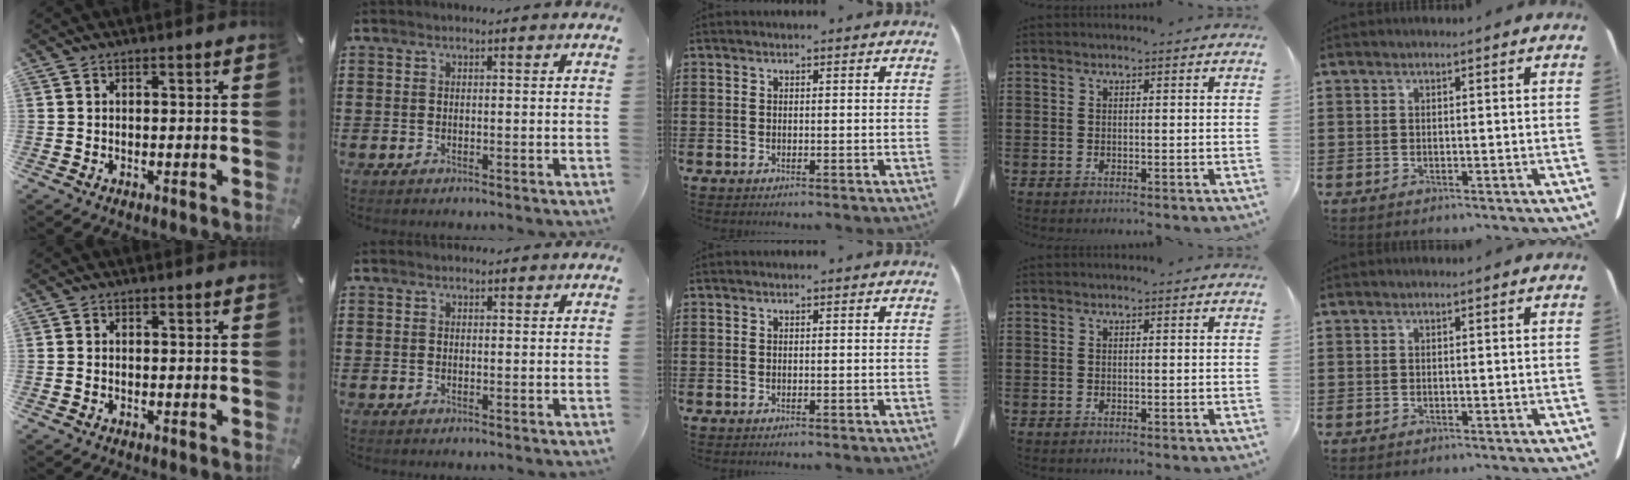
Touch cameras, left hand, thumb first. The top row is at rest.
{"thumb": {"total": 0.6, "force": [-0.3, 0.4, 0.3], "torque": [-0.005, 0.002, -0.006]}, "index": {"total": 0.6, "force": [0.5, 0.3, 0.1], "torque": [-0.004, 0.002, 0.009]}}